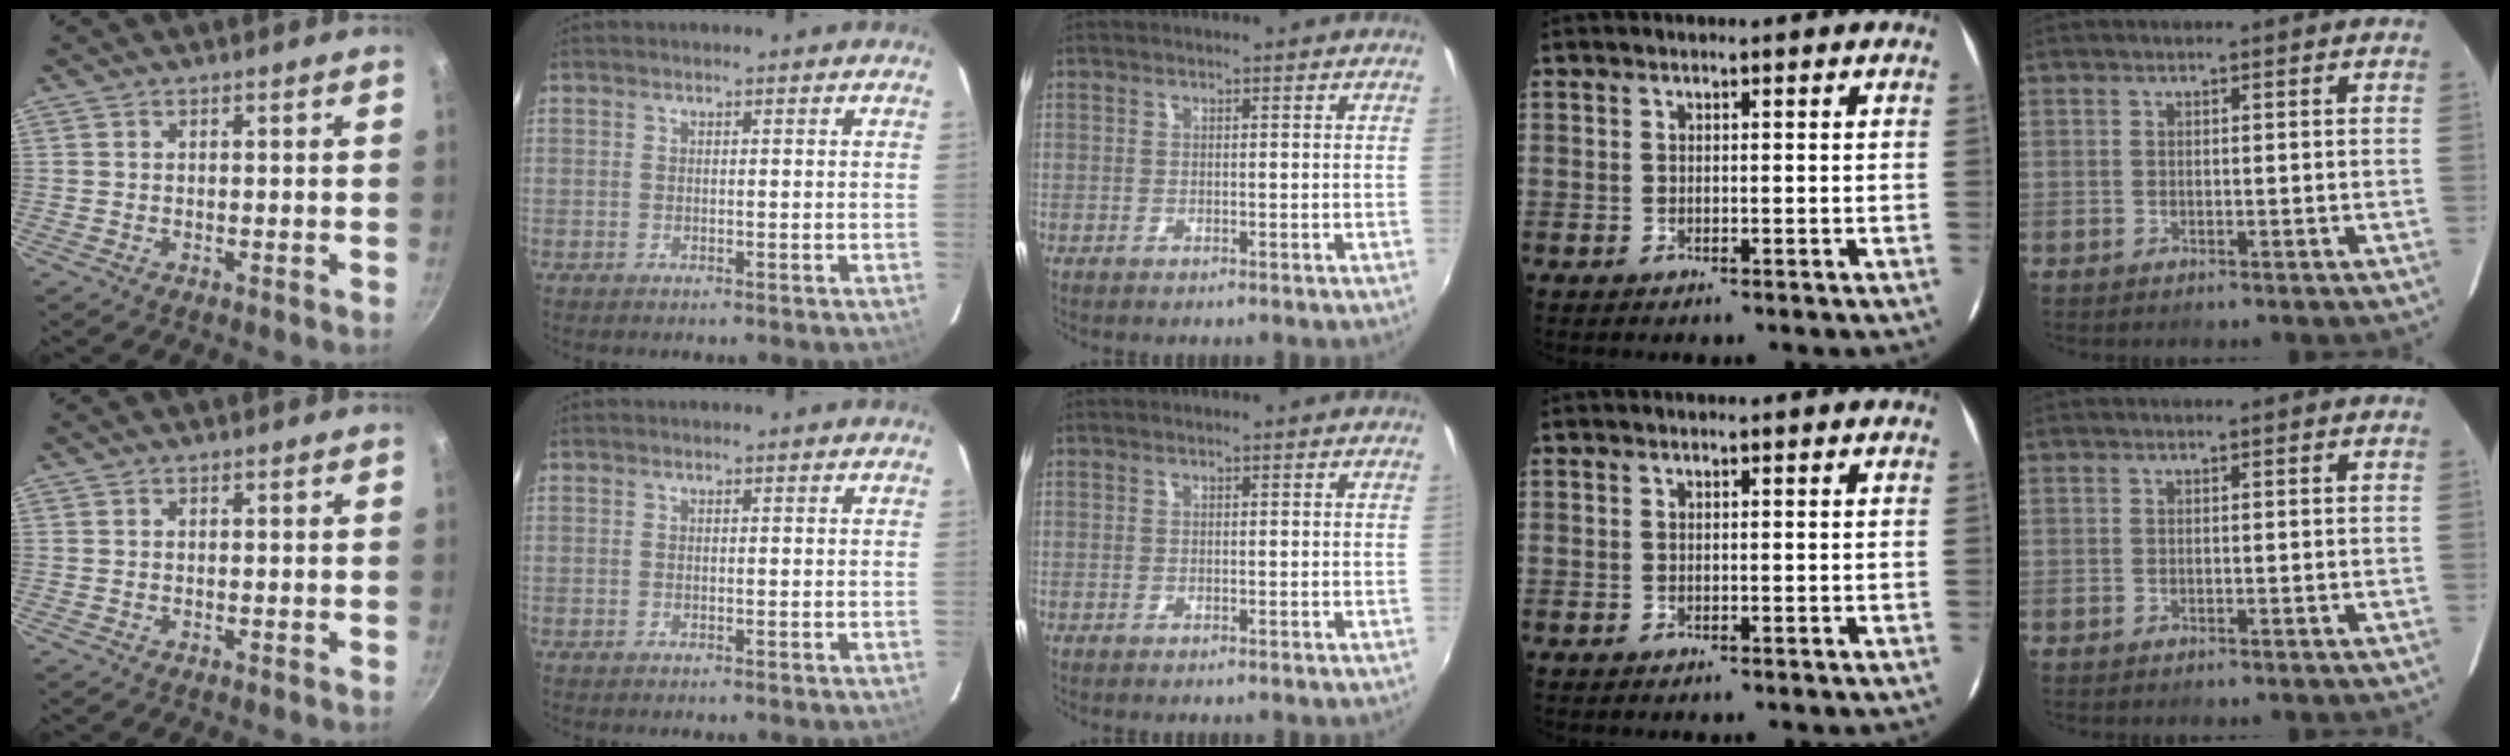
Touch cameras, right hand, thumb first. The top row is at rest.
{}